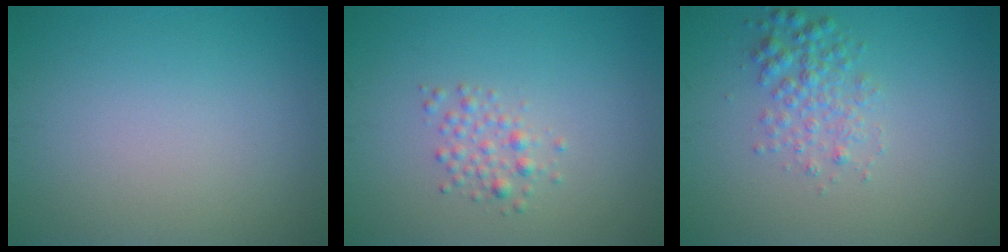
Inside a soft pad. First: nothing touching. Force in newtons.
{"total": 1.7, "press": 1.7, "slide": 0.0}
{"total": 2.5, "press": 2.5, "slide": 0.0}